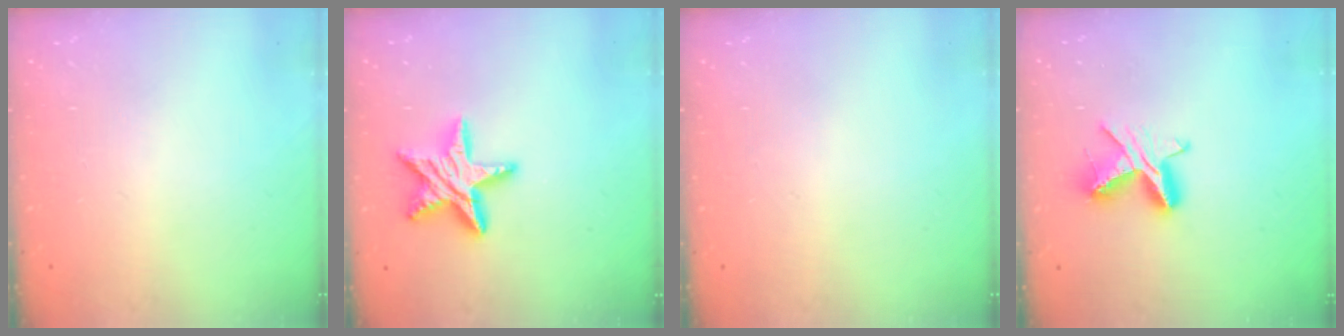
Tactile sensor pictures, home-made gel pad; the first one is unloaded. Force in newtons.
{"total": 13.3, "press": 13.3, "slide": 0.6}
{"total": 0.0}
{"total": 8.5, "press": 8.5, "slide": 0.5}